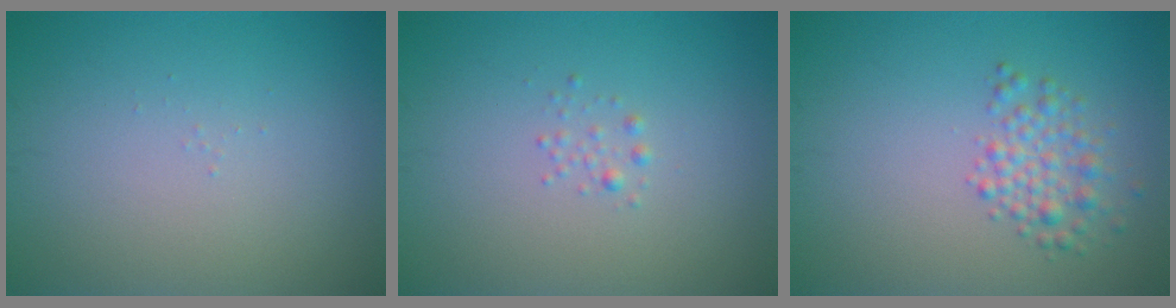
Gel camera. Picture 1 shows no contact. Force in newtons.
{"total": 0.7, "press": 0.7, "slide": 0.0}
{"total": 2.6, "press": 2.6, "slide": 0.1}